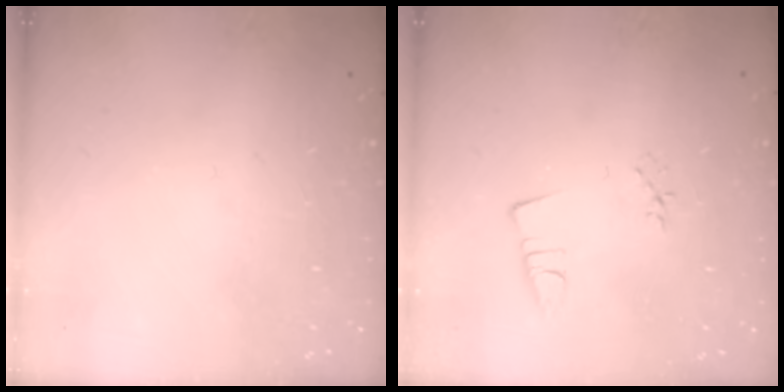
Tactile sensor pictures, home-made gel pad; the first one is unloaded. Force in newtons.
{"total": 2.2, "press": 1.7, "slide": 1.4}